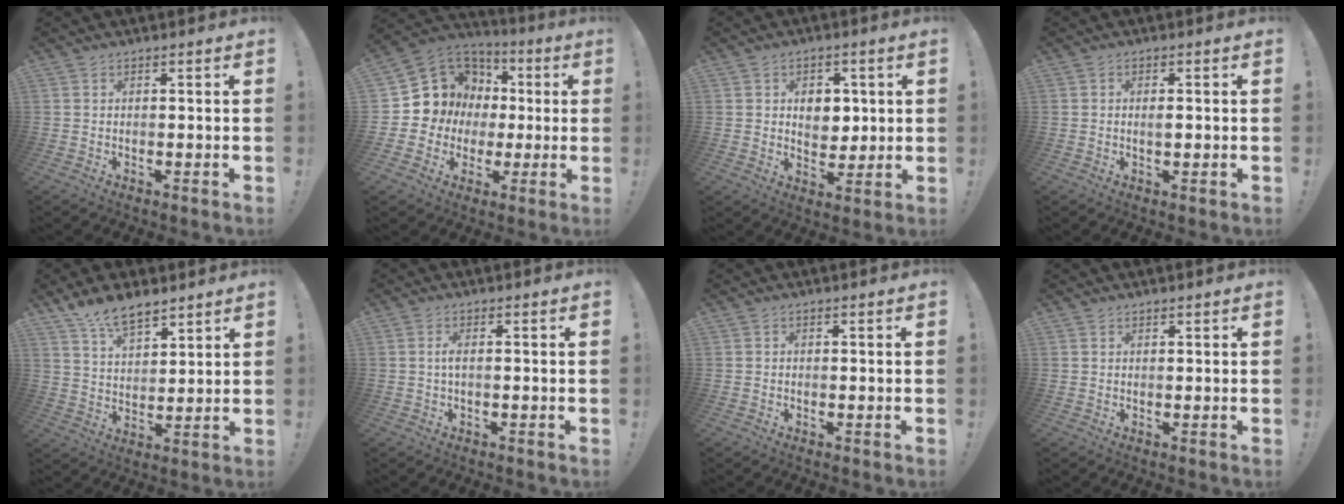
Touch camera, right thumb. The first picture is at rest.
{"total": 11.6, "force": [2.1, 11.1, 2.6], "torque": [-0.034, -0.019, 0.067]}
{"total": 7.0, "force": [1.9, 5.6, 3.8], "torque": [-0.042, -0.008, 0.033]}
{"total": 1.7, "force": [0.1, 0.4, 1.6], "torque": [-0.015, -0.006, -0.001]}
{"total": 10.2, "force": [8.1, 4.2, 4.6], "torque": [-0.082, -0.049, 0.154]}
{"total": 1.9, "force": [-0.2, 0.2, 1.8], "torque": [-0.035, 0.002, -0.006]}
{"total": 0.0}
{"total": 0.8, "force": [0.7, 0.2, 0.0], "torque": [0.007, -0.005, 0.013]}